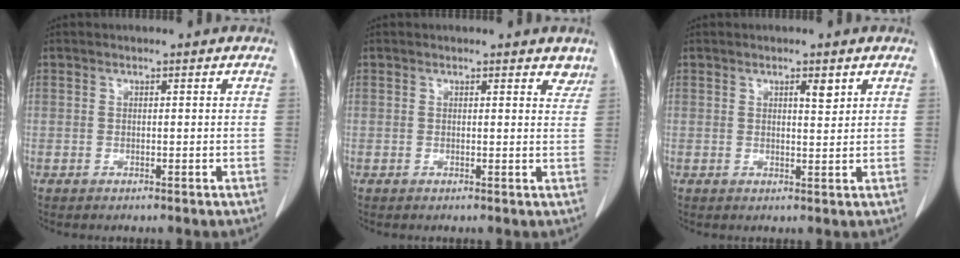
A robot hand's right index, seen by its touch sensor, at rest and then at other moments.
{"total": 3.0, "force": [2.7, 1.1, 0.9], "torque": [0.006, -0.009, 0.018]}
{"total": 2.1, "force": [1.2, 0.5, 1.6], "torque": [-0.026, -0.004, 0.018]}